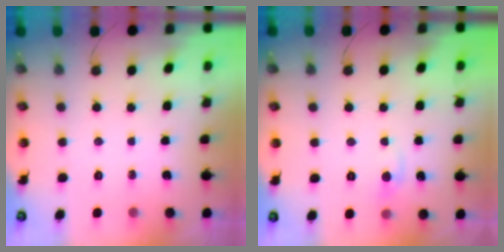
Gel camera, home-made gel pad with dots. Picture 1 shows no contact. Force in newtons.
{"total": 0.8, "press": 0.4, "slide": 0.6}